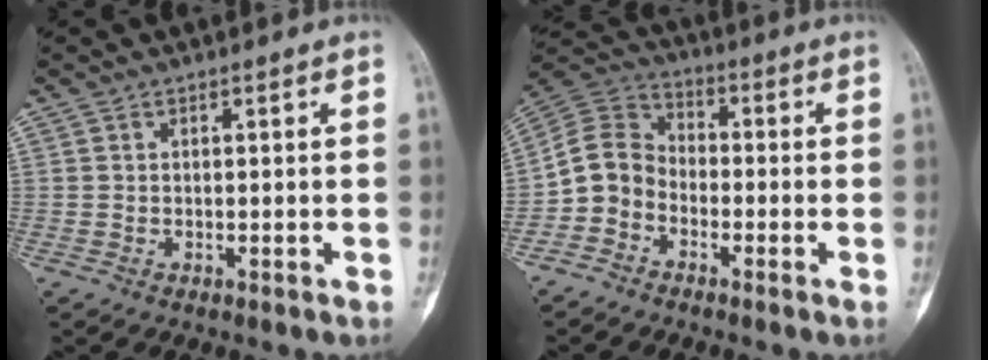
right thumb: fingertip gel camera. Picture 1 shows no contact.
{"total": 8.2, "force": [-3.2, 6.7, 3.6], "torque": [-0.058, 0.045, -0.076]}